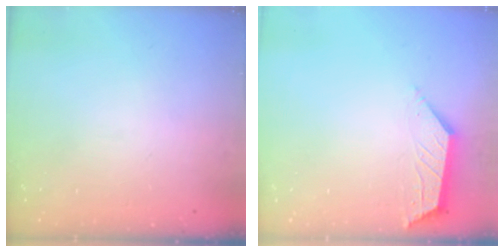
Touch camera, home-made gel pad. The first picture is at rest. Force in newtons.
{"total": 2.7, "press": 2.7, "slide": 0.5}